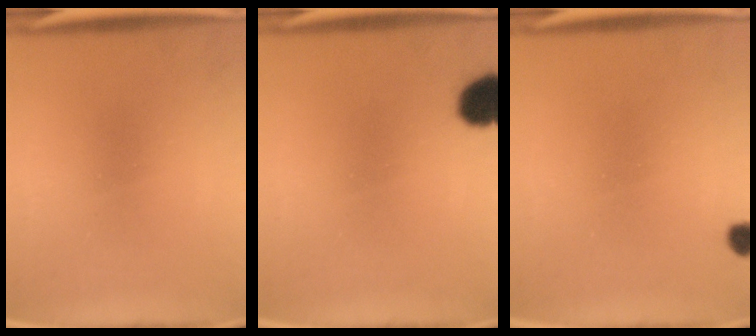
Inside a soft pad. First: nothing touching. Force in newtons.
{"total": 6.6}
{"total": 1.8}